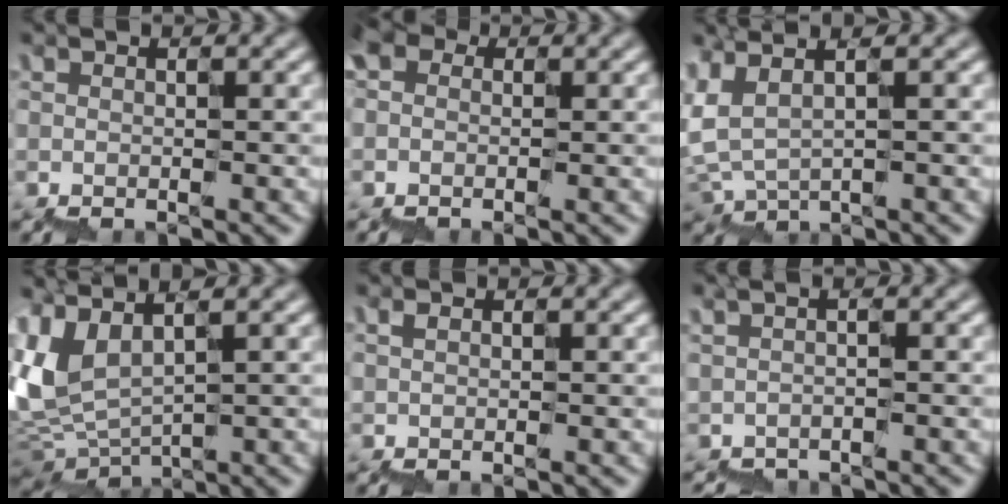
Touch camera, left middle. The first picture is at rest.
{"total": 1.9, "force": [0.3, 1.6, 1.0], "torque": [-0.018, 0.007, -0.003]}
{"total": 3.2, "force": [2.1, 1.3, 2.0], "torque": [-0.063, 0.003, 0.044]}
{"total": 6.6, "force": [2.9, 3.5, 4.8], "torque": [-0.131, -0.004, 0.063]}
{"total": 0.7, "force": [0.6, 0.2, 0.3], "torque": [-0.008, 0.001, 0.009]}
{"total": 0.9, "force": [-0.8, 0.1, 0.4], "torque": [-0.009, -0.005, -0.012]}